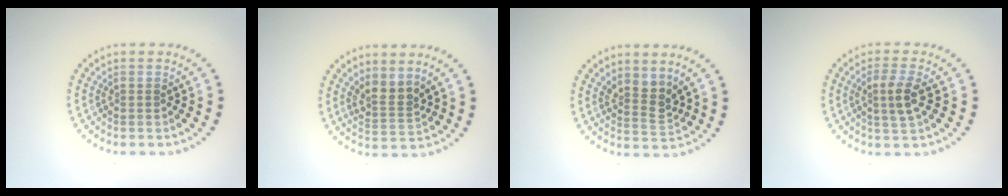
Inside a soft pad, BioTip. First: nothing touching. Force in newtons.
{"total": 2.5, "press": 1.8, "slide": 1.8}
{"total": 2.4, "press": 1.8, "slide": 1.6}
{"total": 2.5, "press": 2.3, "slide": 1.0}